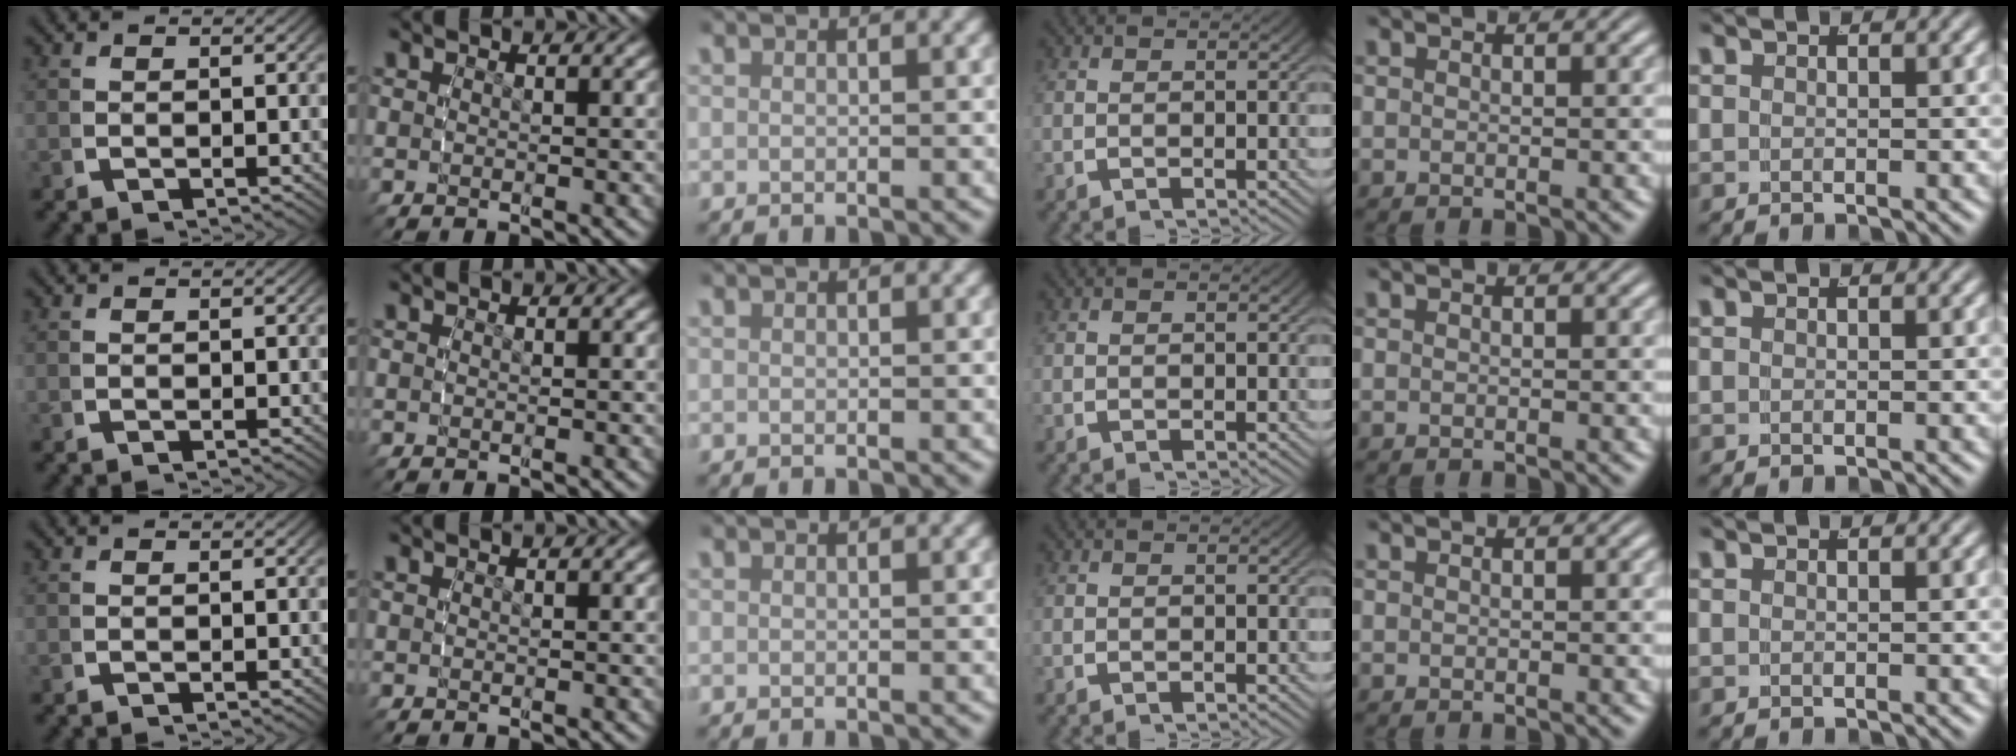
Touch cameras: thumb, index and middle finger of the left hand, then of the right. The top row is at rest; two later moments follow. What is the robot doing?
{"motion": "reach", "object": "jacket"}